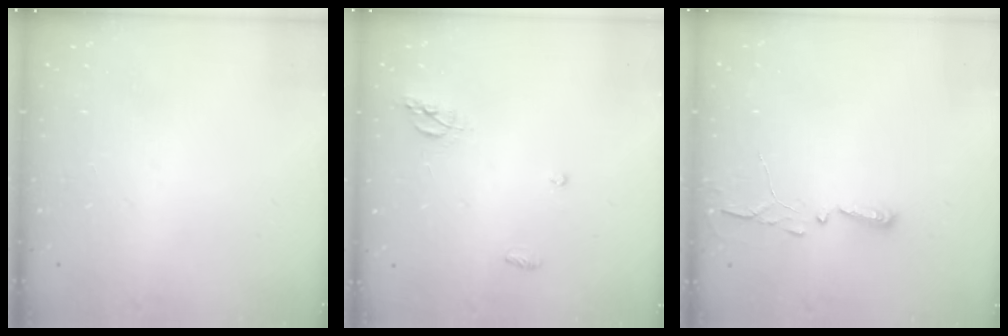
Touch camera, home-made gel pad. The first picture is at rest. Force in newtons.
{"total": 6.5, "press": 6.5, "slide": 0.6}
{"total": 2.9, "press": 2.9, "slide": 0.4}